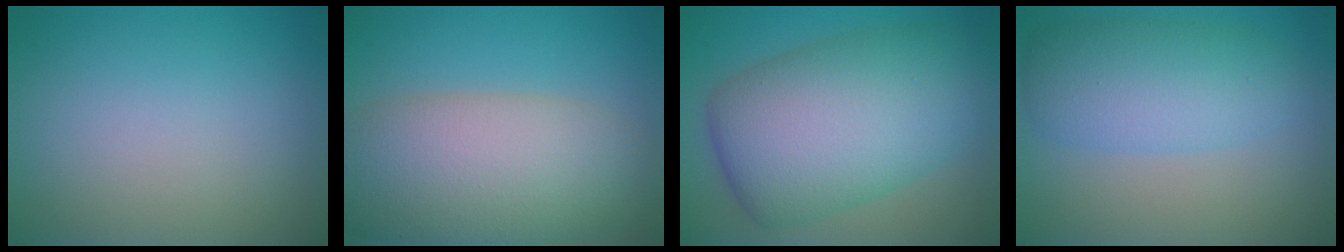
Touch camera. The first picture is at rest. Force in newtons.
{"total": 9.9, "press": 9.9, "slide": 0.9}
{"total": 11.7, "press": 11.7, "slide": 0.1}
{"total": 5.5, "press": 5.5, "slide": 0.1}